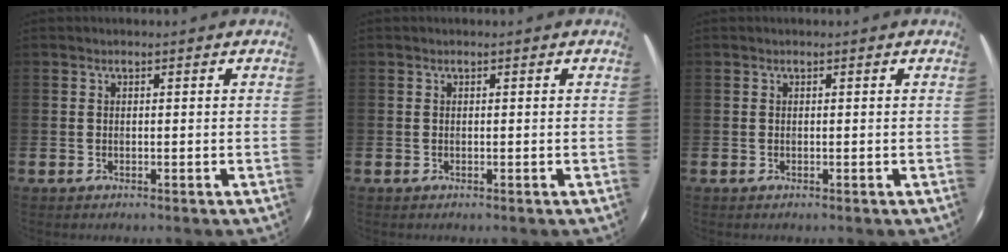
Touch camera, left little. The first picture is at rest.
{"total": 0.0}
{"total": 0.0}